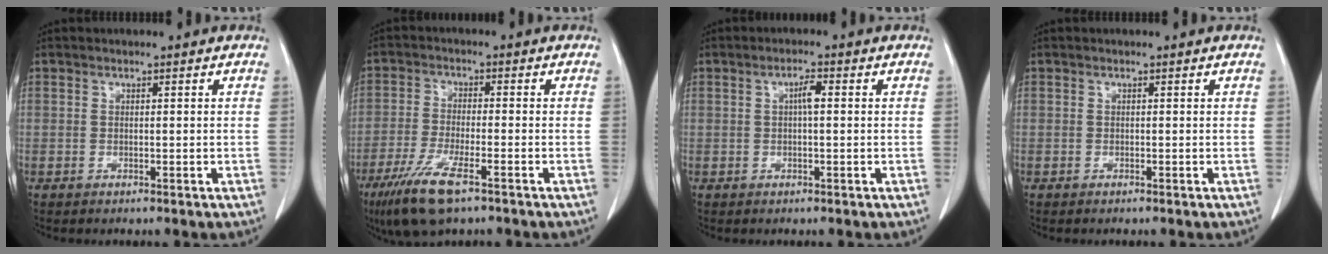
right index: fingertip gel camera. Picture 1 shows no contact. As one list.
[{"total": 8.9, "force": [-5.5, 1.5, 6.9], "torque": [-0.137, -0.022, -0.094]}, {"total": 2.1, "force": [0.3, 0.3, 2.1], "torque": [-0.040, 0.003, 0.004]}, {"total": 0.0}]